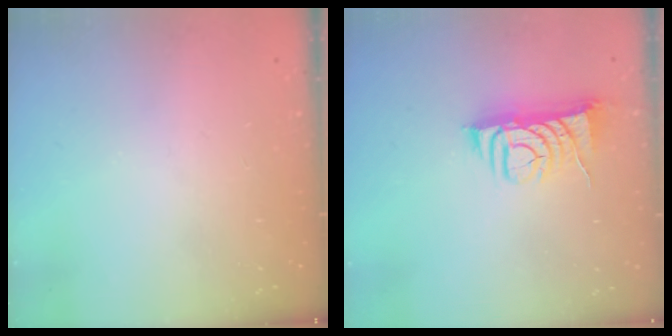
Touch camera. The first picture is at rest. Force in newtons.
{"total": 8.3, "press": 8.2, "slide": 1.0}